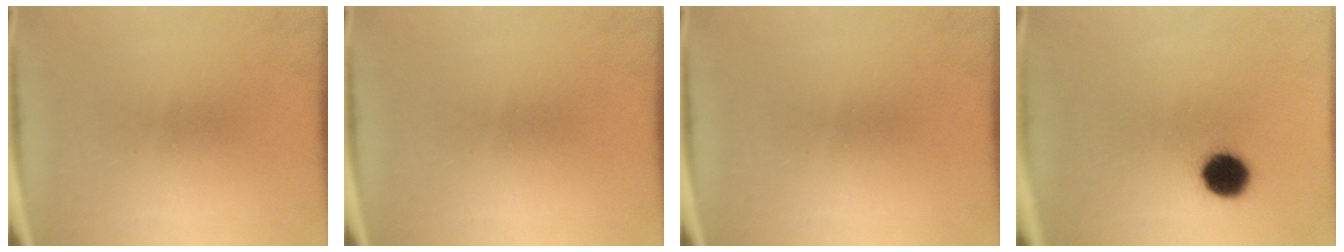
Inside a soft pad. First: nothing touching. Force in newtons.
{"total": 0.0}
{"total": 0.0}
{"total": 6.9}